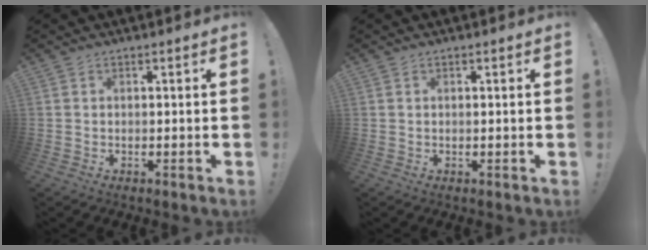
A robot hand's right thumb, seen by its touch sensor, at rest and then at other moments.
{"total": 0.0}